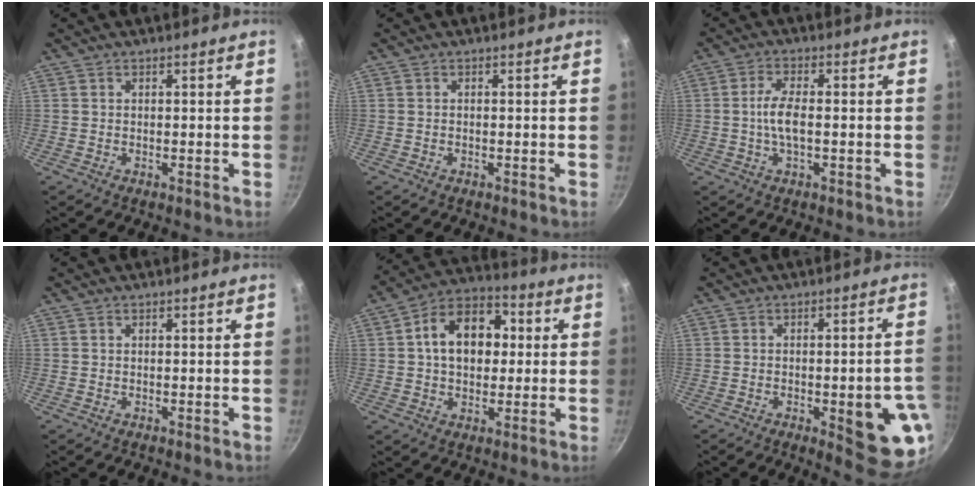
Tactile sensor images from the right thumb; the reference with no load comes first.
{"total": 0.0}
{"total": 5.5, "force": [-0.4, 2.0, 5.1], "torque": [-0.107, 0.009, -0.014]}
{"total": 0.0}
{"total": 14.1, "force": [1.9, 10.0, 9.8], "torque": [-0.115, 0.024, 0.015]}
{"total": 14.2, "force": [-3.9, 4.4, 13.0], "torque": [-0.123, 0.011, -0.044]}